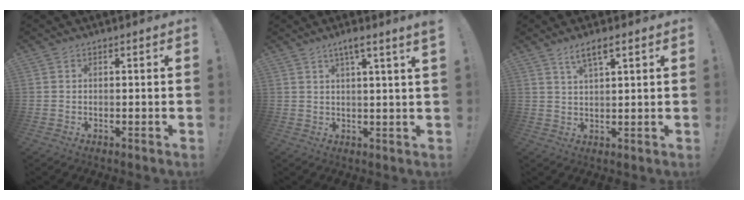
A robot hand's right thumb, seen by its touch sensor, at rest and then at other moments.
{"total": 4.6, "force": [2.5, -0.8, 3.8], "torque": [-0.057, -0.013, 0.035]}
{"total": 4.4, "force": [2.9, 0.8, 3.3], "torque": [-0.057, -0.011, 0.047]}